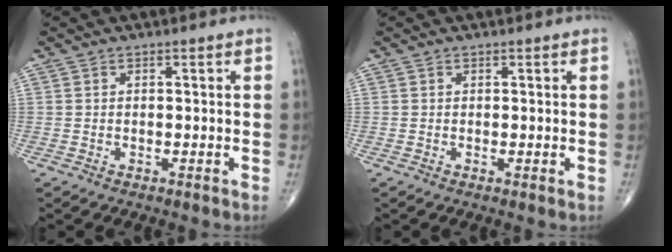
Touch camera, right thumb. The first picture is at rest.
{"total": 0.0}